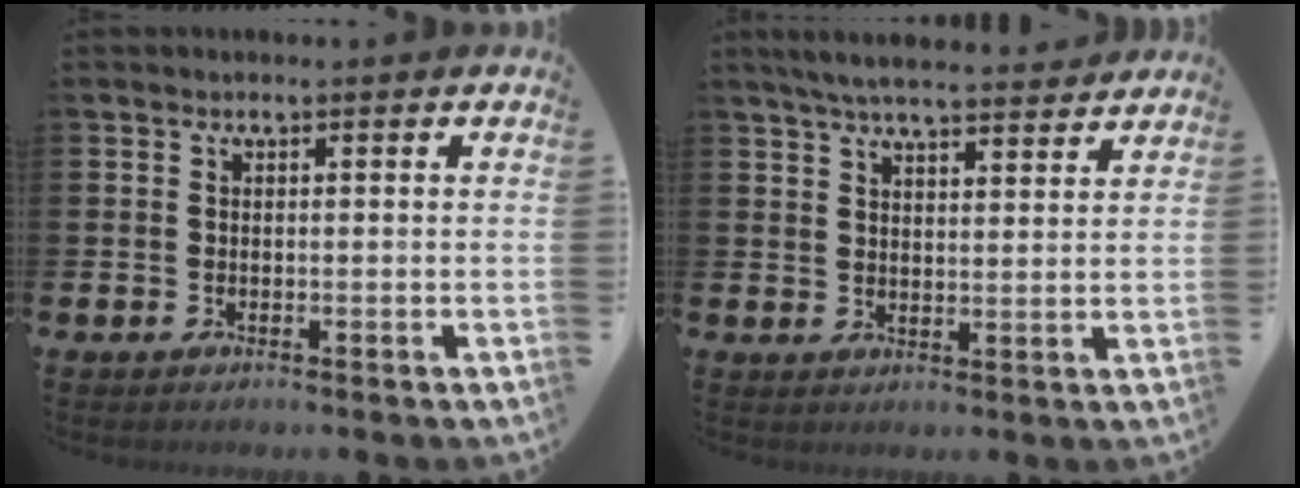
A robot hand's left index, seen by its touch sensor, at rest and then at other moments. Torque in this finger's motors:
{"motor_torque": [0.95, -1.18, 0.48, 0.08]}